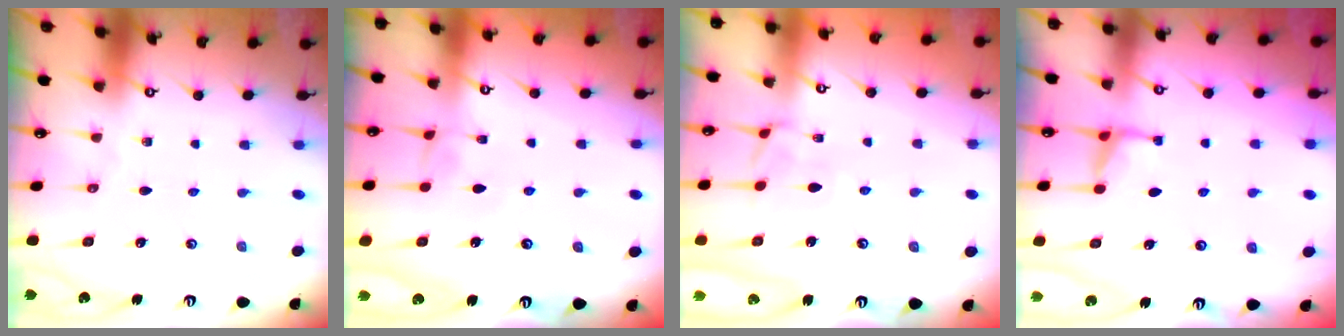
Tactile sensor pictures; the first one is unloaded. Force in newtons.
{"total": 1.5, "press": 1.4, "slide": 0.5}
{"total": 0.7, "press": 0.4, "slide": 0.6}
{"total": 4.1, "press": 4.1, "slide": 0.1}